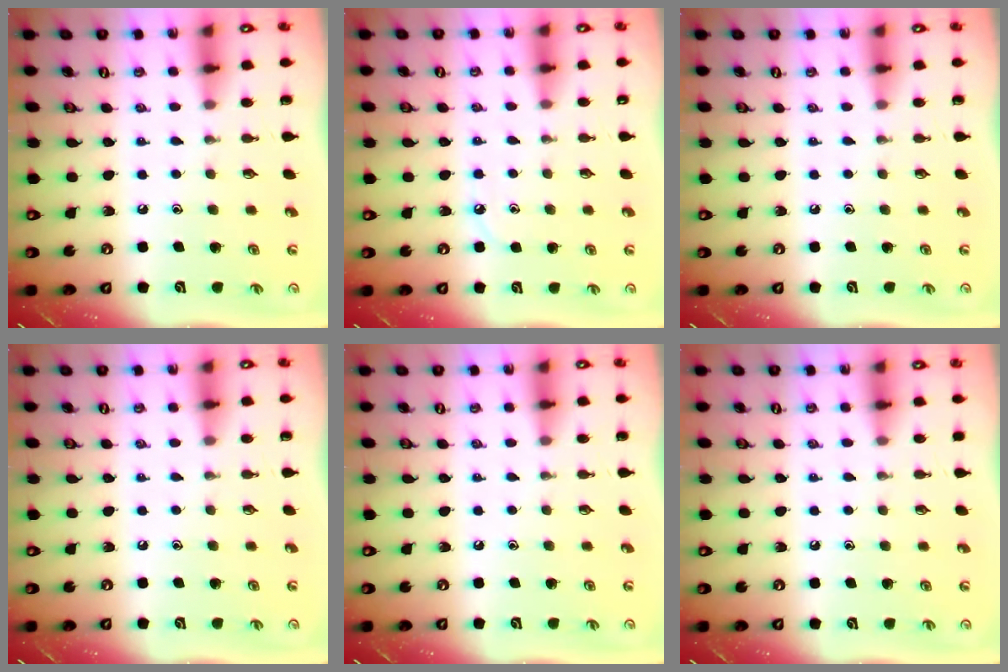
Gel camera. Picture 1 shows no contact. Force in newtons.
{"total": 3.5, "press": 3.5, "slide": 0.5}
{"total": 0.0}
{"total": 0.0}
{"total": 0.0}
{"total": 3.4, "press": 3.4, "slide": 0.6}